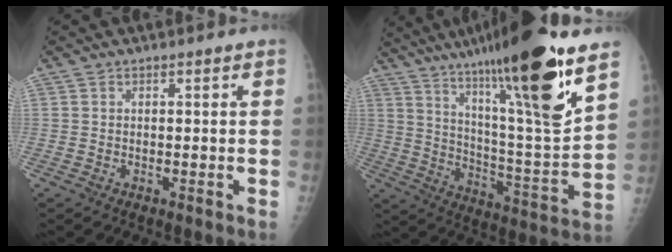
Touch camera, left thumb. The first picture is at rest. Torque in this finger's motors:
{"motor_torque": [2.87, 2.08, 1.91, -0.86, 0.61]}